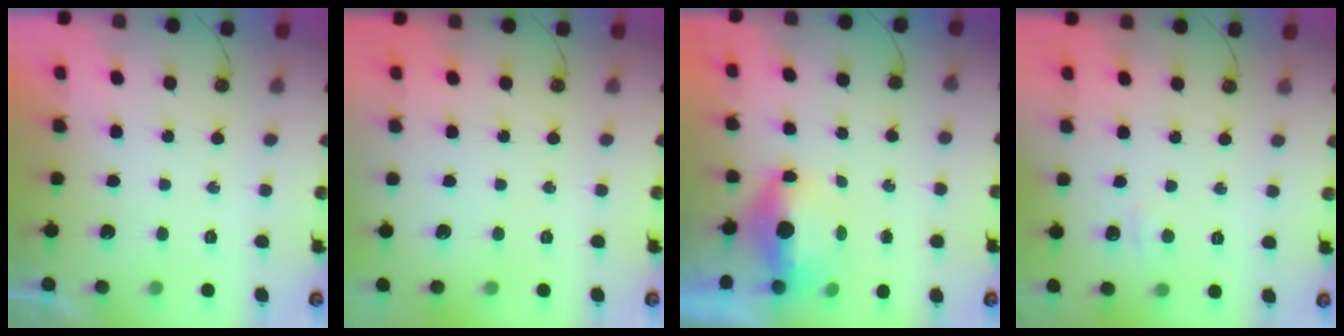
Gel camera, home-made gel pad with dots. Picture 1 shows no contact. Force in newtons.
{"total": 0.0}
{"total": 5.3, "press": 5.2, "slide": 1.2}
{"total": 4.4, "press": 4.3, "slide": 0.6}